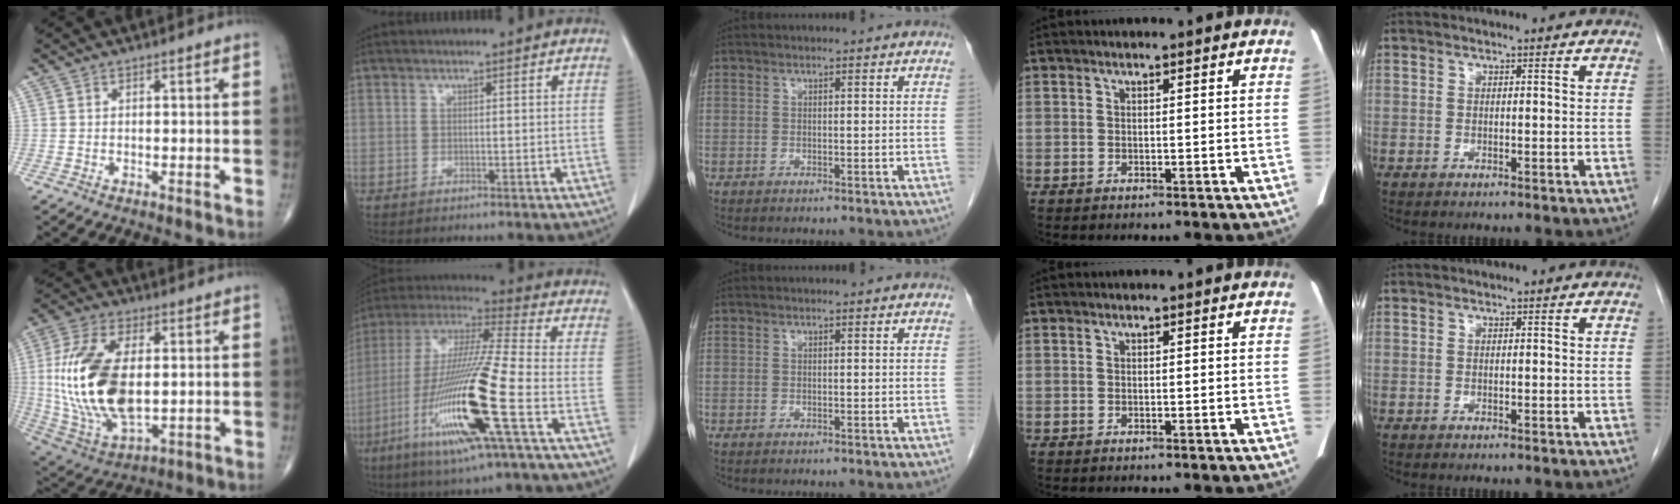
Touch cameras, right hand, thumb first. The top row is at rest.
{"thumb": {"total": 21.2, "force": [1.1, 10.7, 18.3], "torque": [-0.385, -0.015, 0.030]}, "index": {"total": 20.0, "force": [-7.0, 0.0, 18.7], "torque": [-0.403, -0.031, -0.141]}}